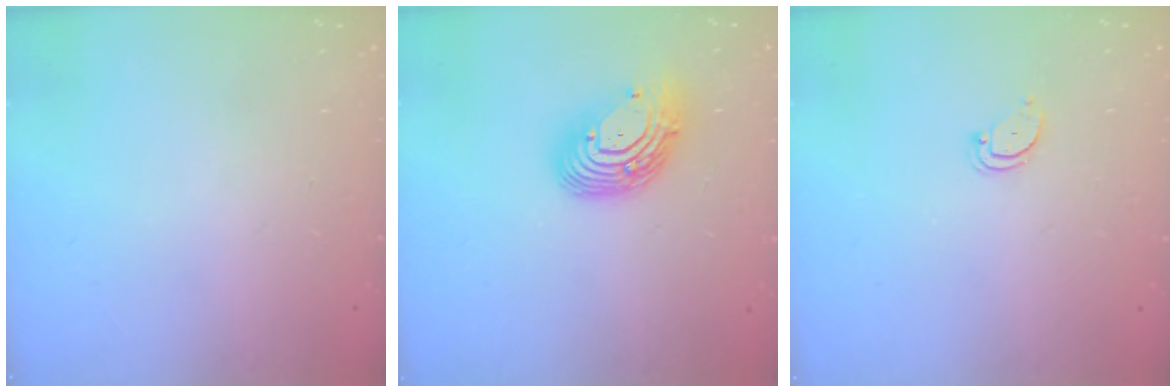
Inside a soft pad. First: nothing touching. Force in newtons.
{"total": 12.8, "press": 12.8, "slide": 1.2}
{"total": 2.4, "press": 2.4, "slide": 0.2}